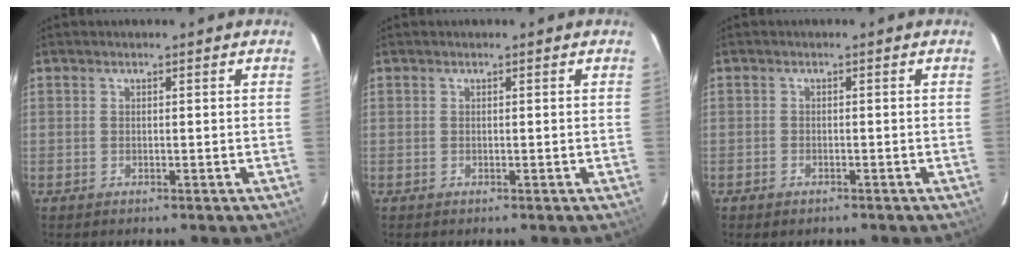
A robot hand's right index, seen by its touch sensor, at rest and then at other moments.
{"total": 0.0}
{"total": 1.3, "force": [-1.0, 0.8, 0.4], "torque": [-0.009, 0.001, -0.016]}